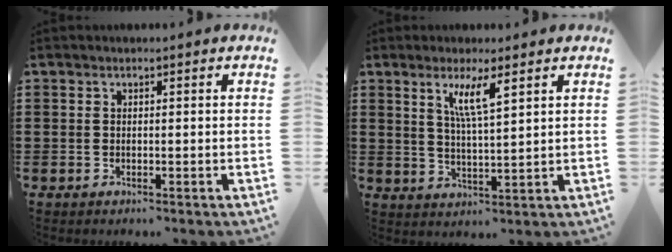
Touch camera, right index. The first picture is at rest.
{"total": 5.4, "force": [2.7, 0.8, 4.5], "torque": [-0.098, 0.003, 0.045]}